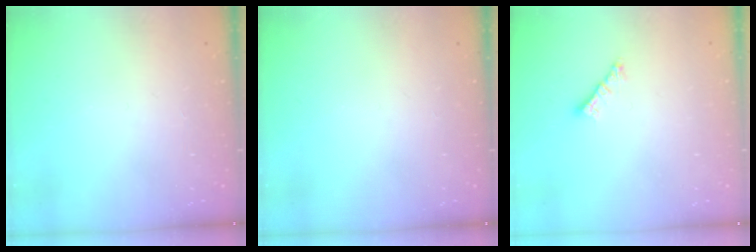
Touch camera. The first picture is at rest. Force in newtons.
{"total": 0.0}
{"total": 1.2, "press": 1.2, "slide": 0.3}